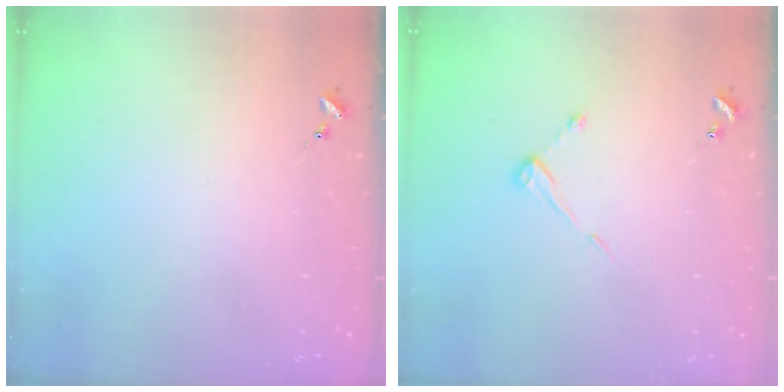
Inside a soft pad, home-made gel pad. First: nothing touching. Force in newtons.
{"total": 4.7, "press": 4.7, "slide": 0.4}